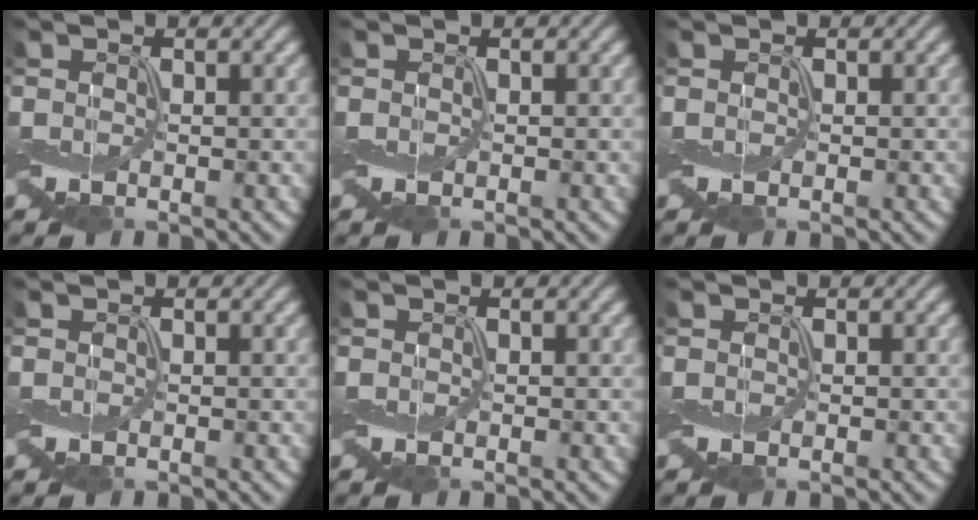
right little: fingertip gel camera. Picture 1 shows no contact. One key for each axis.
{"total": 0.0}
{"total": 0.0}
{"total": 0.0}
{"total": 0.0}
{"total": 0.0}